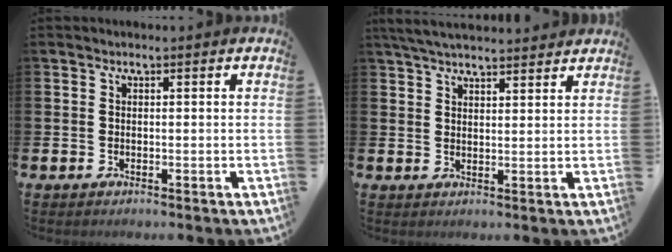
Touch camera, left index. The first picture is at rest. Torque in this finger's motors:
{"motor_torque": [1.00, -1.14, 0.26, 0.10]}